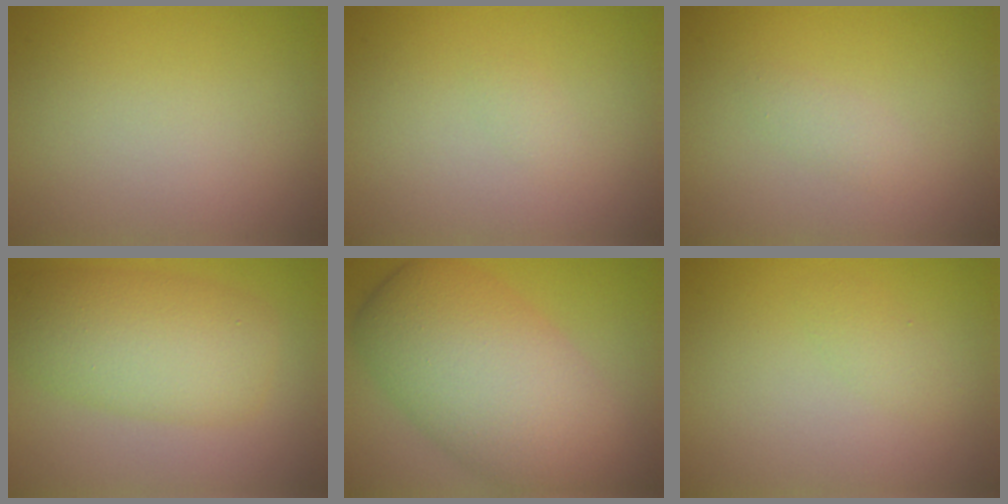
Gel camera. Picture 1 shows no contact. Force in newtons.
{"total": 0.7, "press": 0.7, "slide": 0.1}
{"total": 1.0, "press": 1.0, "slide": 0.1}
{"total": 7.0, "press": 7.0, "slide": 0.2}
{"total": 11.2, "press": 11.2, "slide": 0.8}
{"total": 1.1, "press": 1.1, "slide": 0.0}